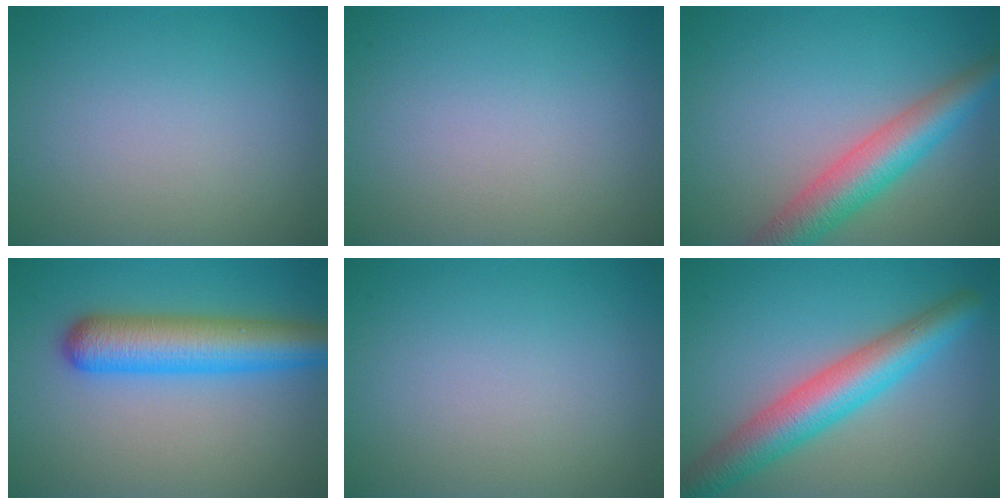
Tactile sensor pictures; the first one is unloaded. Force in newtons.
{"total": 0.0}
{"total": 6.0, "press": 6.0, "slide": 0.2}
{"total": 6.9, "press": 6.9, "slide": 0.2}
{"total": 0.0}
{"total": 6.6, "press": 6.6, "slide": 0.1}